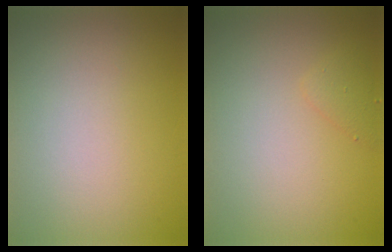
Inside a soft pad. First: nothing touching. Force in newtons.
{"total": 1.1, "press": 1.1, "slide": 0.0}